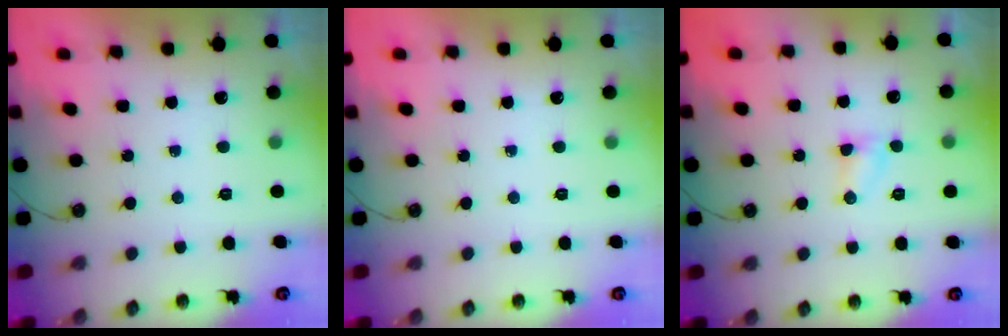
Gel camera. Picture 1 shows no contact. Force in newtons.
{"total": 0.0}
{"total": 3.0, "press": 3.0, "slide": 0.3}